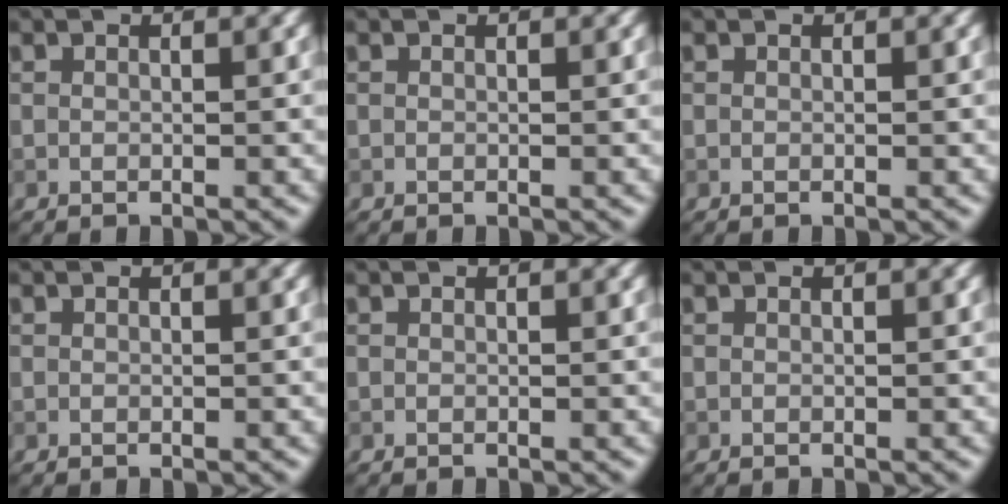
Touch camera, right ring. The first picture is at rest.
{"total": 0.0}
{"total": 0.0}
{"total": 0.0}
{"total": 0.0}
{"total": 0.0}